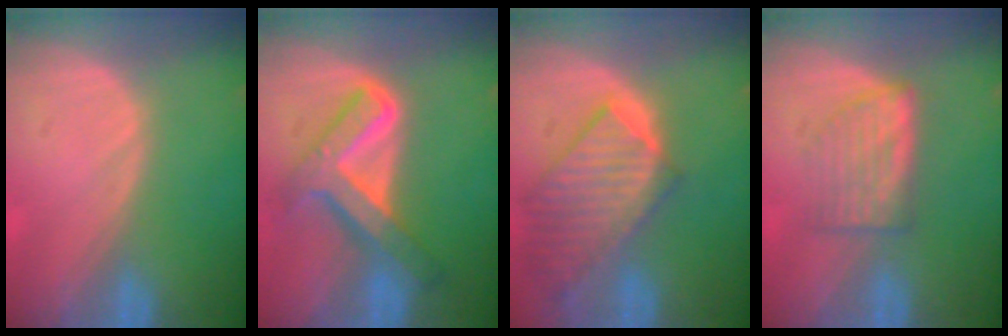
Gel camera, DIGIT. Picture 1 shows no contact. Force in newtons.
{"total": 7.7, "press": 7.7, "slide": 0.5}
{"total": 10.0, "press": 8.8, "slide": 4.7}
{"total": 5.0, "press": 4.9, "slide": 1.2}